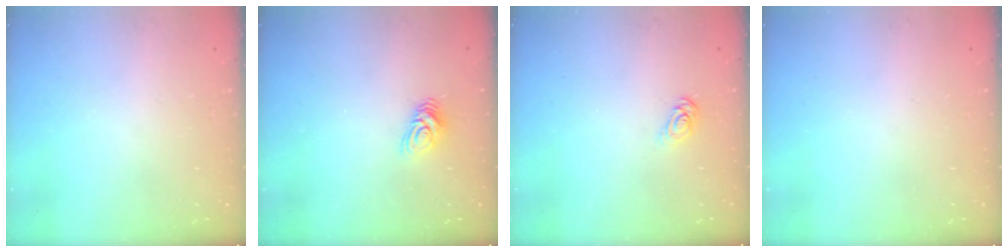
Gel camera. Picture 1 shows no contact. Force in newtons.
{"total": 7.2, "press": 7.2, "slide": 0.4}
{"total": 5.4, "press": 5.4, "slide": 0.4}
{"total": 0.0}